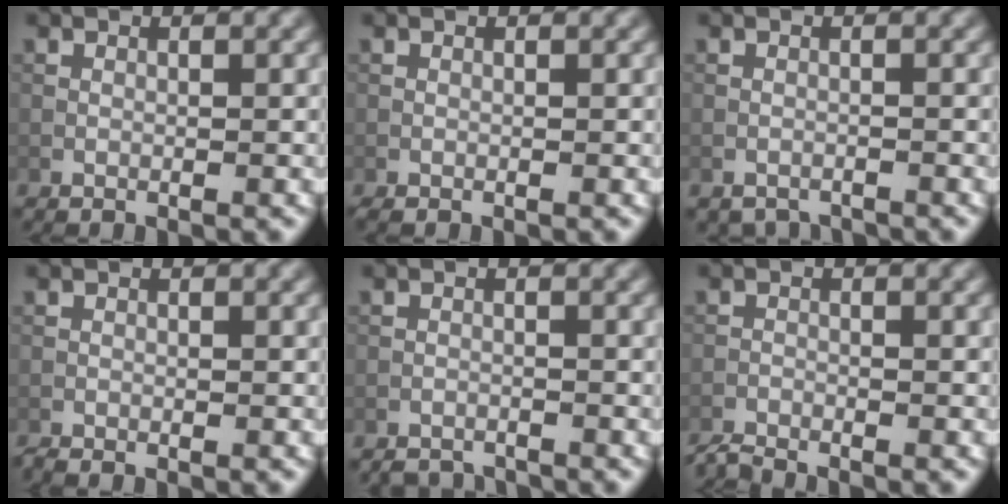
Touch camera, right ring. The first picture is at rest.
{"total": 0.6, "force": [-0.5, 0.2, 0.3], "torque": [-0.004, -0.001, -0.004]}
{"total": 2.1, "force": [-2.0, 0.4, 0.1], "torque": [-0.002, -0.007, -0.031]}
{"total": 0.7, "force": [-0.7, 0.0, 0.1], "torque": [0.001, -0.003, -0.017]}
{"total": 2.3, "force": [-2.2, 0.5, 0.1], "torque": [0.004, -0.005, -0.040]}
{"total": 1.9, "force": [-1.9, -0.1, 0.4], "torque": [-0.019, -0.004, -0.045]}